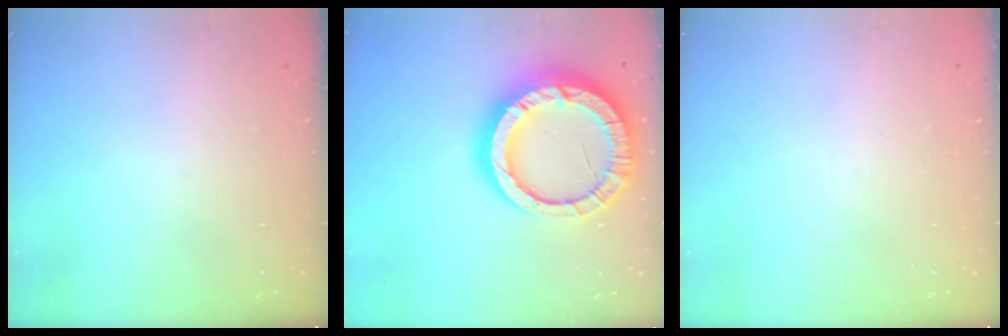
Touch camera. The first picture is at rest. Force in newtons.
{"total": 21.5, "press": 21.5, "slide": 1.8}
{"total": 0.0}